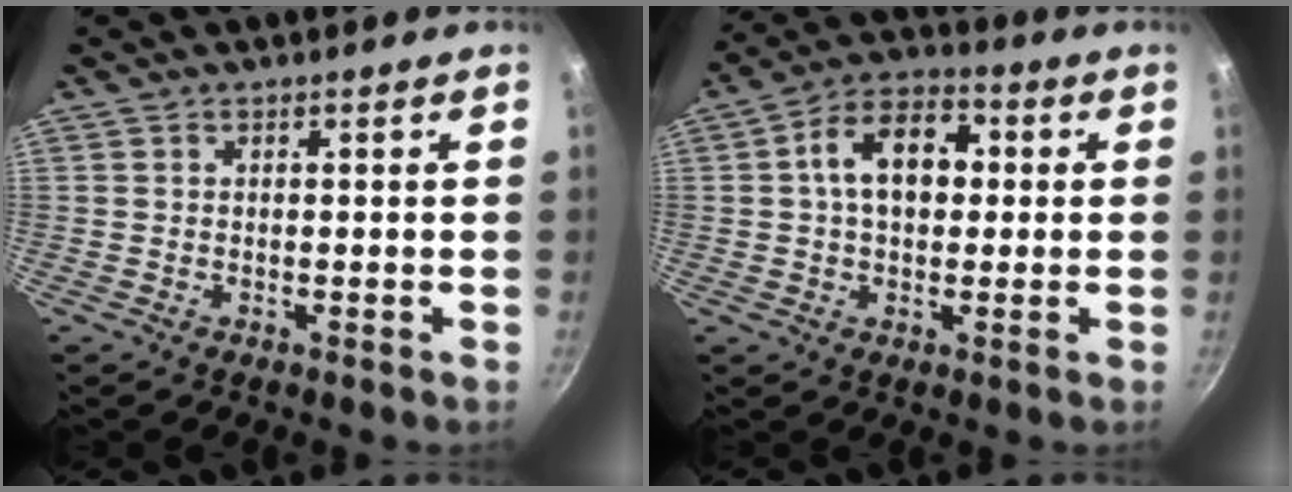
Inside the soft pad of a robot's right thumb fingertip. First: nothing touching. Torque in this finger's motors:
{"motor_torque": [0.44, 1.64, 0.84, -0.67, 0.03]}